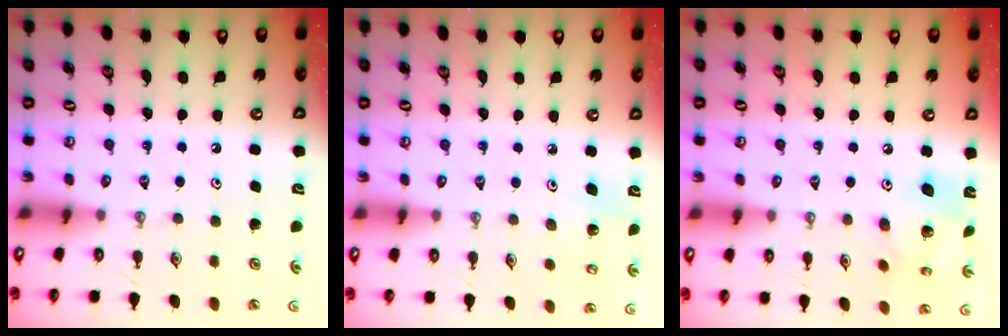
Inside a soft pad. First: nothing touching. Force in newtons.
{"total": 4.5, "press": 4.2, "slide": 1.6}
{"total": 11.7, "press": 11.6, "slide": 1.0}